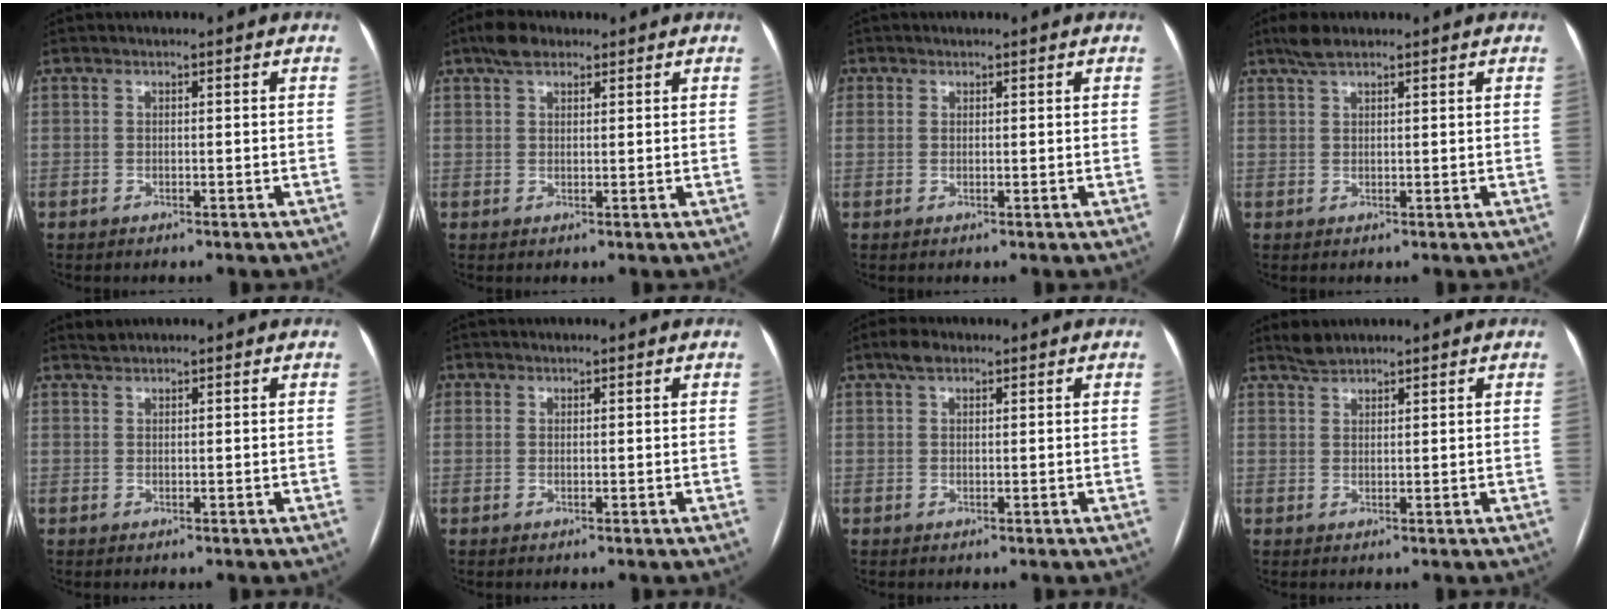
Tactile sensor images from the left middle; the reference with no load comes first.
{"total": 3.7, "force": [2.7, 1.7, 1.9], "torque": [-0.042, 0.016, 0.048]}
{"total": 1.4, "force": [0.6, 1.2, 0.2], "torque": [0.007, -0.001, 0.007]}
{"total": 2.8, "force": [2.2, 0.6, 1.6], "torque": [-0.038, 0.012, 0.045]}
{"total": 0.9, "force": [0.9, -0.1, -0.1], "torque": [-0.006, 0.006, 0.021]}
{"total": 1.0, "force": [0.5, 0.9, 0.2], "torque": [0.005, -0.002, 0.005]}
{"total": 2.2, "force": [1.5, 1.0, 1.2], "torque": [-0.029, 0.012, 0.027]}
{"total": 2.0, "force": [2.0, 0.3, 0.2], "torque": [-0.009, 0.008, 0.041]}